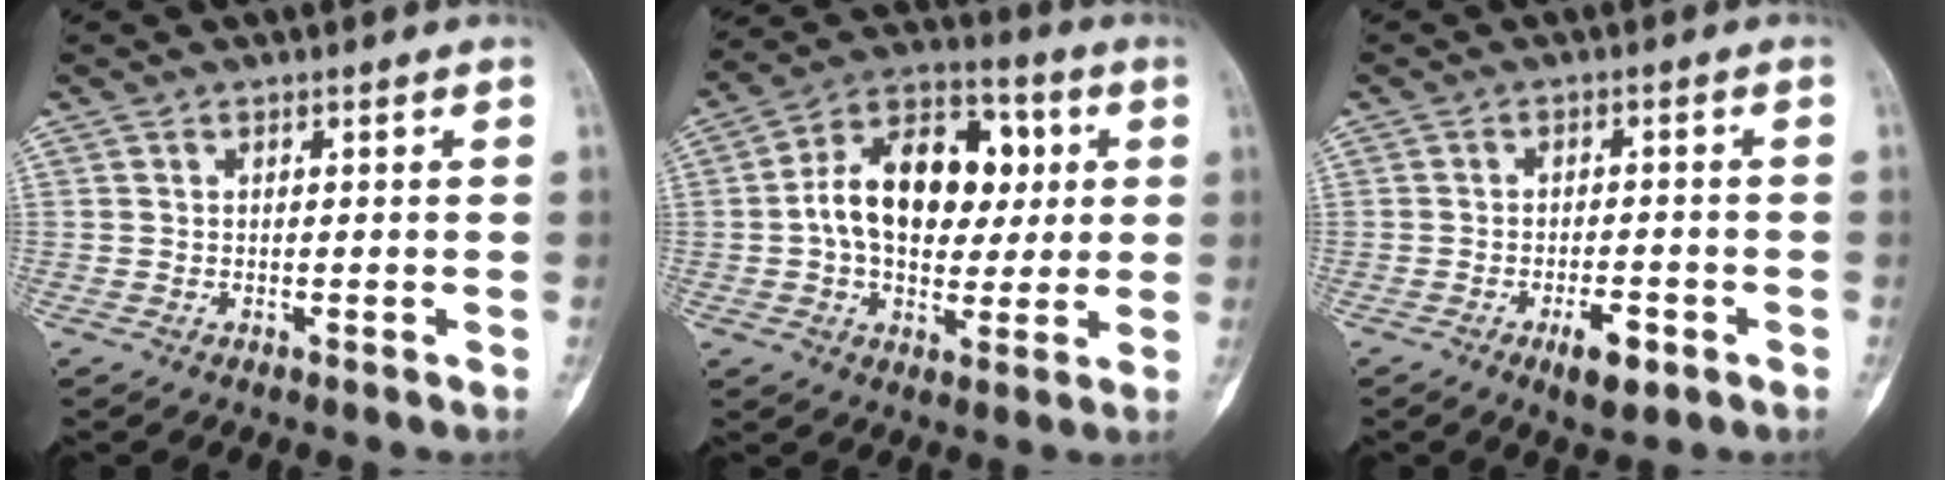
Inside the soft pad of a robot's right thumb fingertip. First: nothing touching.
{"total": 18.0, "force": [1.8, 12.0, 13.3], "torque": [-0.176, 0.026, 0.022]}
{"total": 5.2, "force": [-2.7, 2.1, 4.0], "torque": [-0.059, 0.011, -0.039]}